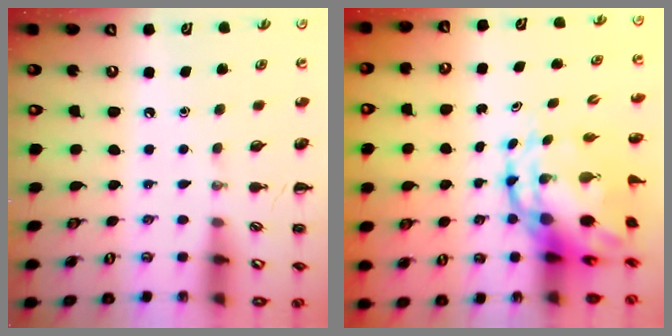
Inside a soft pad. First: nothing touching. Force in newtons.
{"total": 10.0, "press": 9.7, "slide": 2.4}